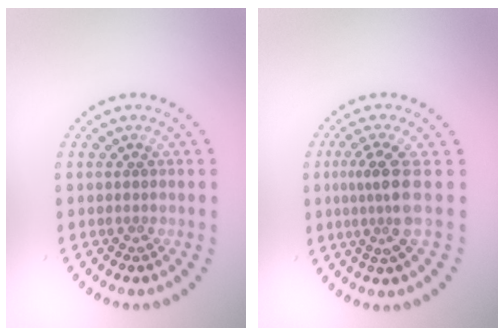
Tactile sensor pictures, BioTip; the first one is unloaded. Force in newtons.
{"total": 3.2, "press": 2.4, "slide": 2.0}